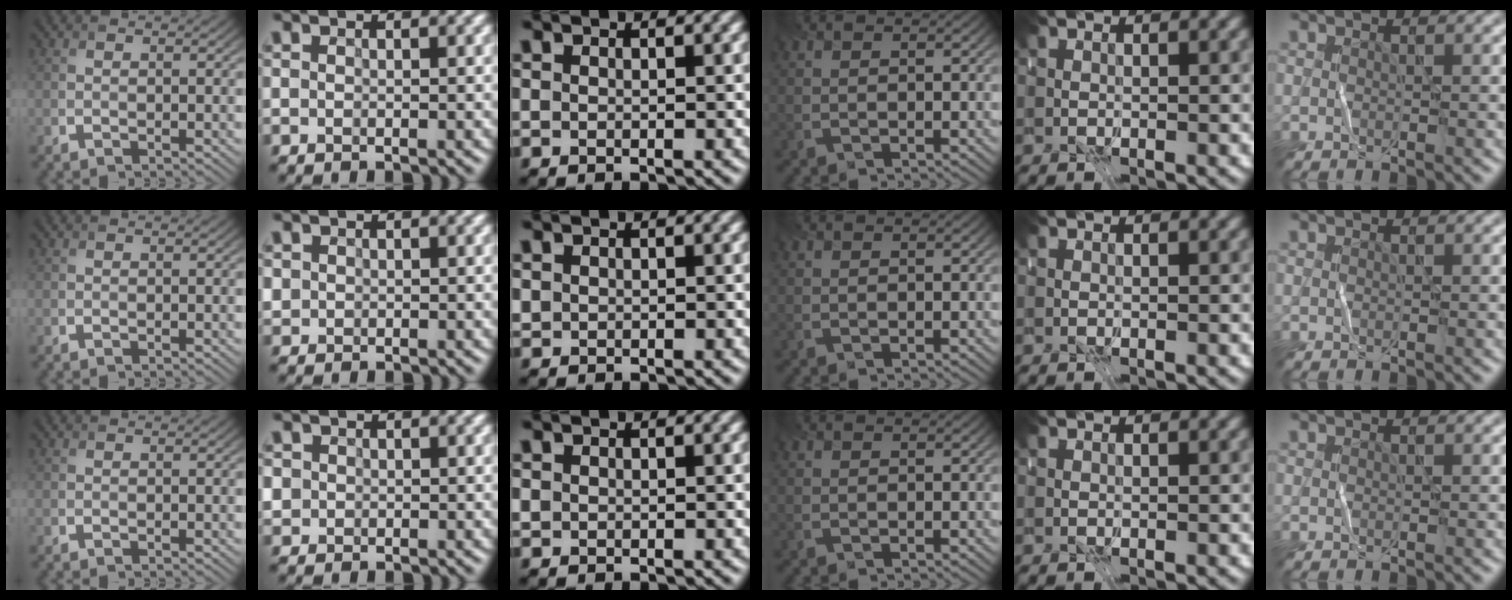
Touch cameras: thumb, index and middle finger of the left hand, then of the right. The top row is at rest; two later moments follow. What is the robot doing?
{"motion": "fold", "object": "receipt paper"}